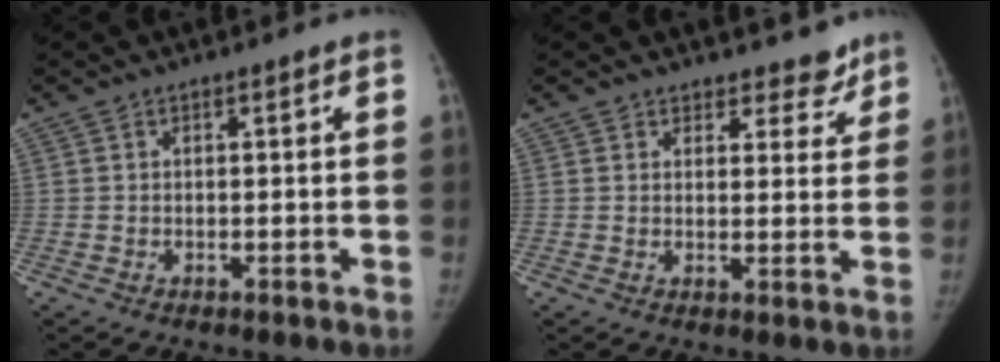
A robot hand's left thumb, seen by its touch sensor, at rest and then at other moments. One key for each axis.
{"total": 5.0, "fx": 4.2, "fy": 2.7, "fz": 0.7, "tx": 0.031, "ty": -0.029, "tz": 0.047}